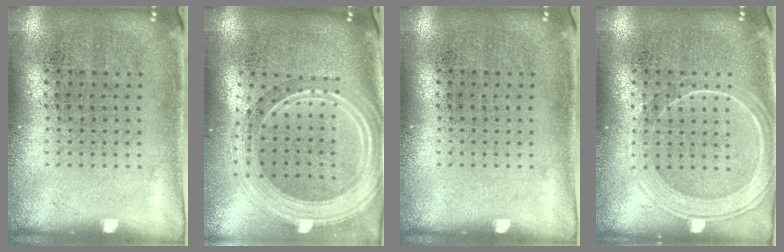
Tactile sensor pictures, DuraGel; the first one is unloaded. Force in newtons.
{"total": 2.8, "press": 2.3, "slide": 1.5}
{"total": 0.0}
{"total": 2.6, "press": 2.5, "slide": 0.6}